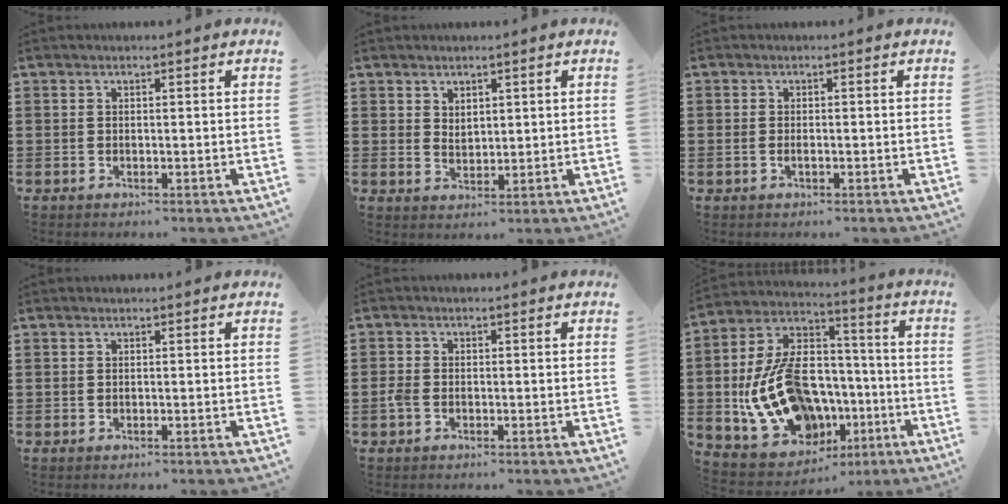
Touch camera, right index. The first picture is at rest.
{"total": 2.2, "force": [1.9, 1.1, 0.2], "torque": [-0.007, 0.005, 0.038]}
{"total": 1.0, "force": [-0.3, 0.5, 0.9], "torque": [-0.017, -0.001, -0.006]}
{"total": 0.0}
{"total": 1.8, "force": [-0.8, 1.1, 1.2], "torque": [-0.040, -0.006, -0.019]}
{"total": 17.7, "force": [-3.7, 12.4, 12.0], "torque": [-0.282, 0.004, -0.061]}